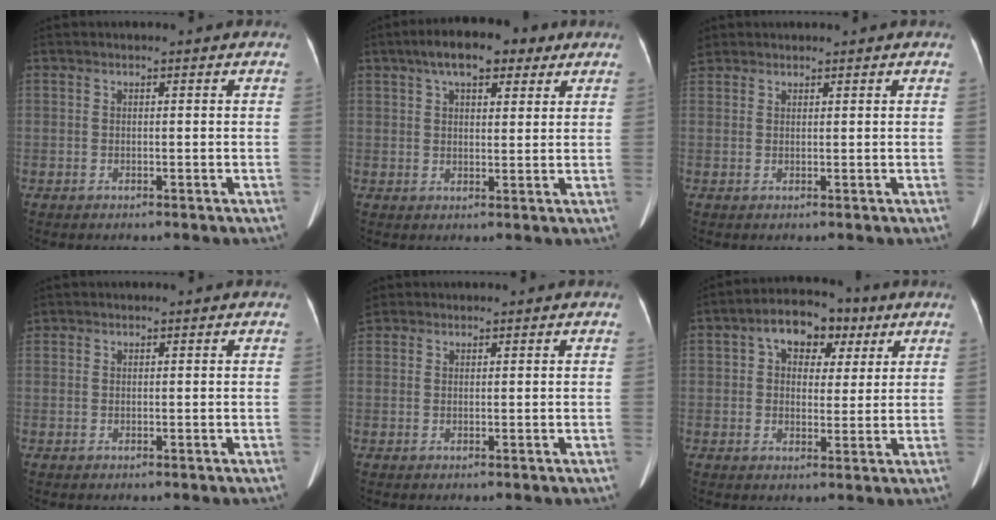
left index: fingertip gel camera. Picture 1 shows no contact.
{"total": 9.4, "force": [5.7, 3.6, 6.6], "torque": [-0.104, 0.031, 0.087]}
{"total": 2.8, "force": [2.2, 1.5, 0.5], "torque": [-0.018, 0.015, 0.046]}
{"total": 0.6, "force": [0.6, 0.1, 0.1], "torque": [-0.014, 0.007, 0.019]}
{"total": 2.5, "force": [1.9, 1.5, 0.4], "torque": [-0.014, 0.014, 0.039]}
{"total": 8.3, "force": [3.7, 5.1, 5.3], "torque": [-0.076, 0.034, 0.053]}